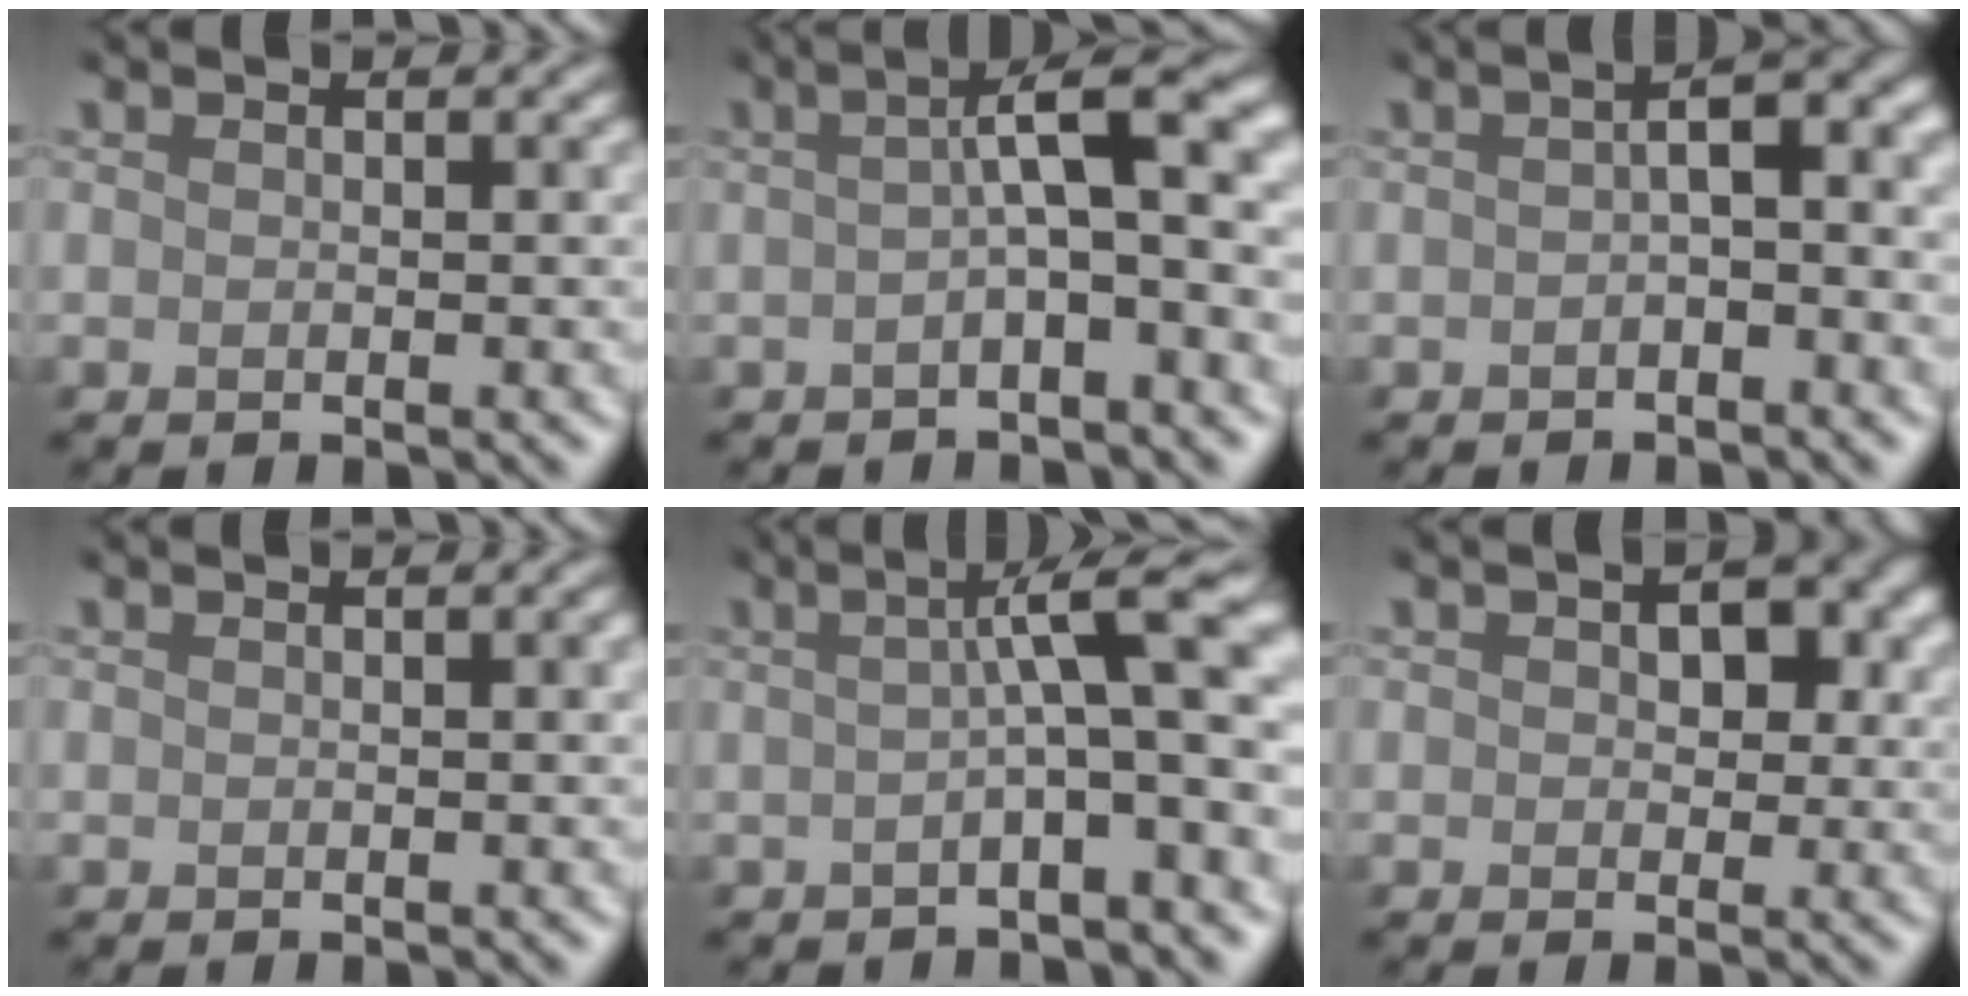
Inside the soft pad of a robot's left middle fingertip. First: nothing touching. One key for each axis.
{"total": 5.5, "fx": -0.5, "fy": 0.9, "fz": 5.3, "tx": -0.073, "ty": 0.026, "tz": -0.019}
{"total": 3.6, "fx": -1.0, "fy": 1.1, "fz": 3.3, "tx": -0.048, "ty": 0.010, "tz": -0.022}
{"total": 0.7, "fx": -0.1, "fy": 0.3, "fz": 0.6, "tx": -0.003, "ty": 0.001, "tz": -0.003}
{"total": 7.7, "fx": -0.3, "fy": 1.2, "fz": 7.6, "tx": -0.088, "ty": 0.029, "tz": -0.021}
{"total": 3.8, "fx": 0.8, "fy": 2.9, "fz": 2.4, "tx": -0.004, "ty": 0.014, "tz": -0.001}